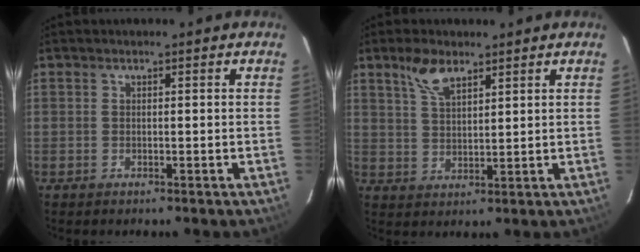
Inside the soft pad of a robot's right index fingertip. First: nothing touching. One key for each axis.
{"total": 5.8, "fx": 3.9, "fy": 2.5, "fz": 3.6, "tx": -0.067, "ty": 0.008, "tz": 0.078}